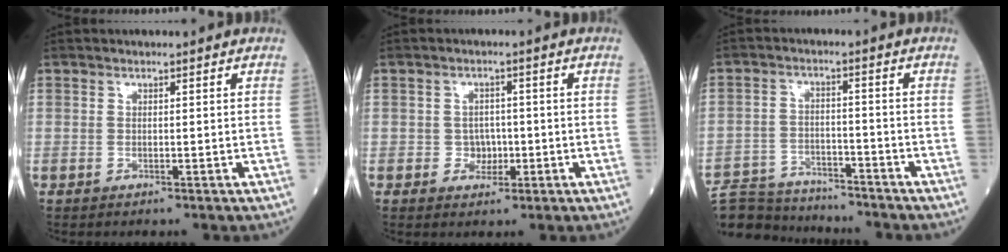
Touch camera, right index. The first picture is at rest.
{"total": 2.8, "force": [-0.6, 2.5, 1.1], "torque": [-0.004, 0.008, -0.006]}
{"total": 13.4, "force": [-12.8, 3.1, 2.8], "torque": [-0.056, 0.013, -0.199]}